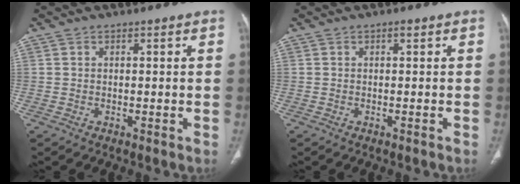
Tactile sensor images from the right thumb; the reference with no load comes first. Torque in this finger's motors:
{"motor_torque": [0.52, 0.30, 0.19, -0.56, 0.10]}